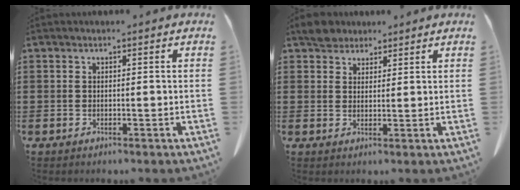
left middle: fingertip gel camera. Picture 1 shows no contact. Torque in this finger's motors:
{"motor_torque": [0.00, 0.07, 0.02, 0.01]}